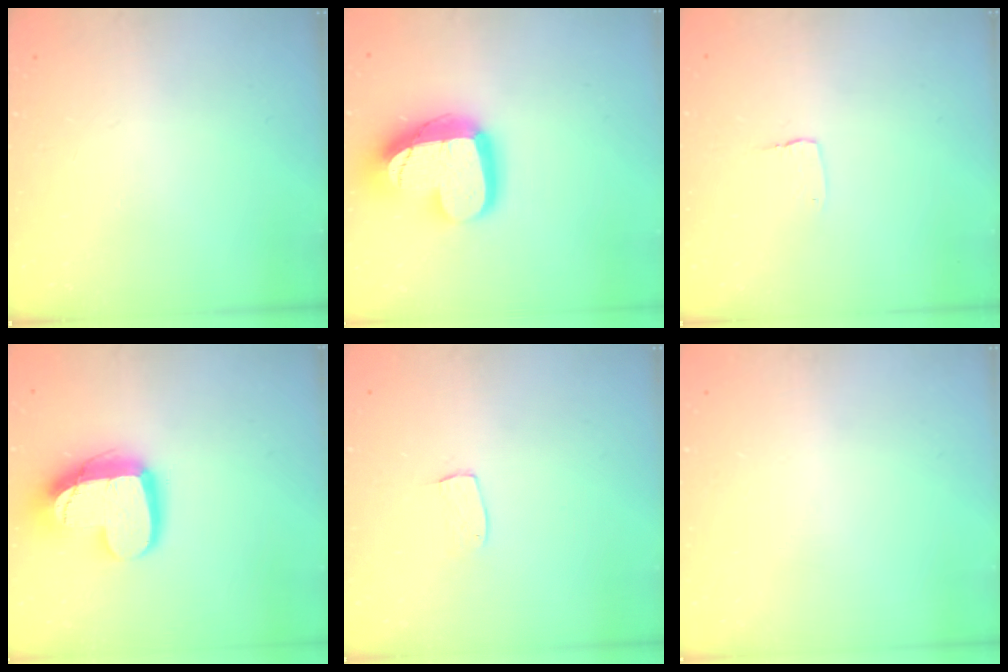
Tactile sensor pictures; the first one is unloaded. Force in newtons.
{"total": 19.5, "press": 19.4, "slide": 1.4}
{"total": 2.7, "press": 2.7, "slide": 0.2}
{"total": 16.2, "press": 16.1, "slide": 1.3}
{"total": 5.2, "press": 5.2, "slide": 0.3}
{"total": 0.0}